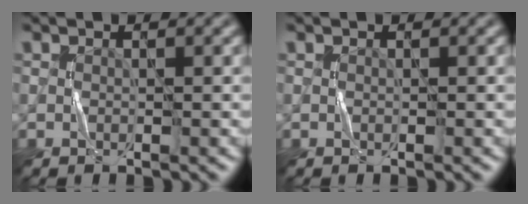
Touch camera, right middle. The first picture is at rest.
{"total": 0.0}